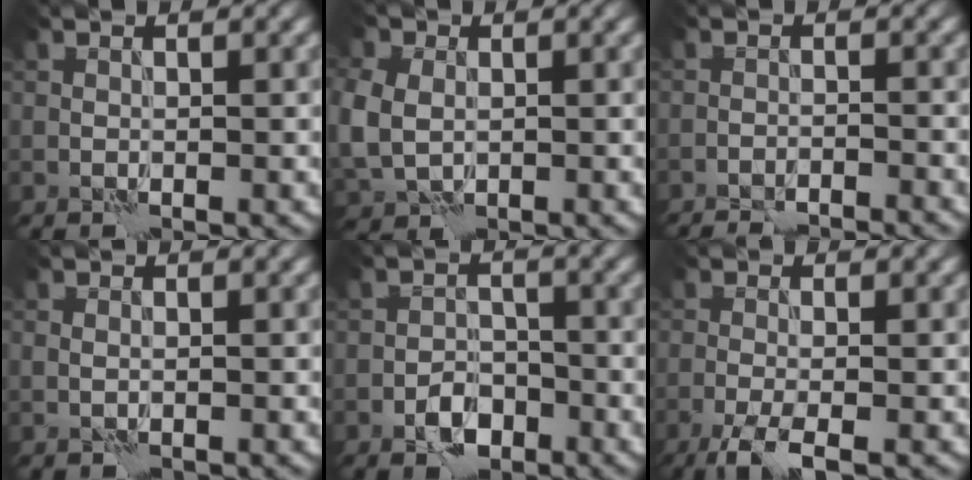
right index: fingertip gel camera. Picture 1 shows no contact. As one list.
[{"total": 6.0, "force": [0.1, 4.8, 3.6], "torque": [-0.107, 0.003, -0.001]}, {"total": 6.1, "force": [-5.8, 0.9, 1.5], "torque": [-0.013, 0.011, -0.080]}, {"total": 0.6, "force": [0.0, 0.5, 0.5], "torque": [-0.009, -0.001, 0.001]}, {"total": 3.1, "force": [-1.8, 1.8, 1.6], "torque": [-0.022, 0.005, -0.035]}, {"total": 3.8, "force": [-2.2, 0.8, 3.0], "torque": [-0.056, -0.002, -0.052]}]